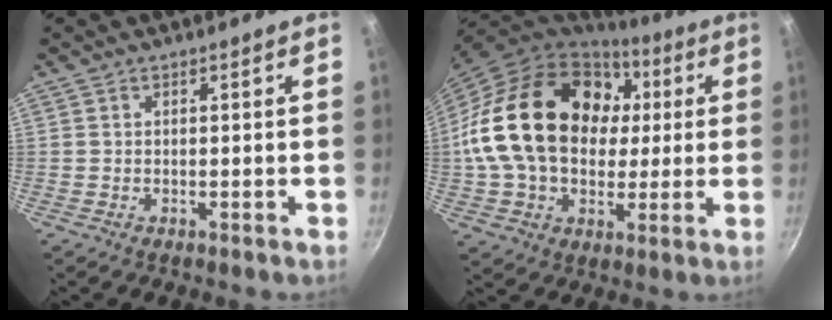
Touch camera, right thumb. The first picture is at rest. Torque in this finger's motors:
{"motor_torque": [0.51, 4.50, 2.49, -0.28, 0.78]}